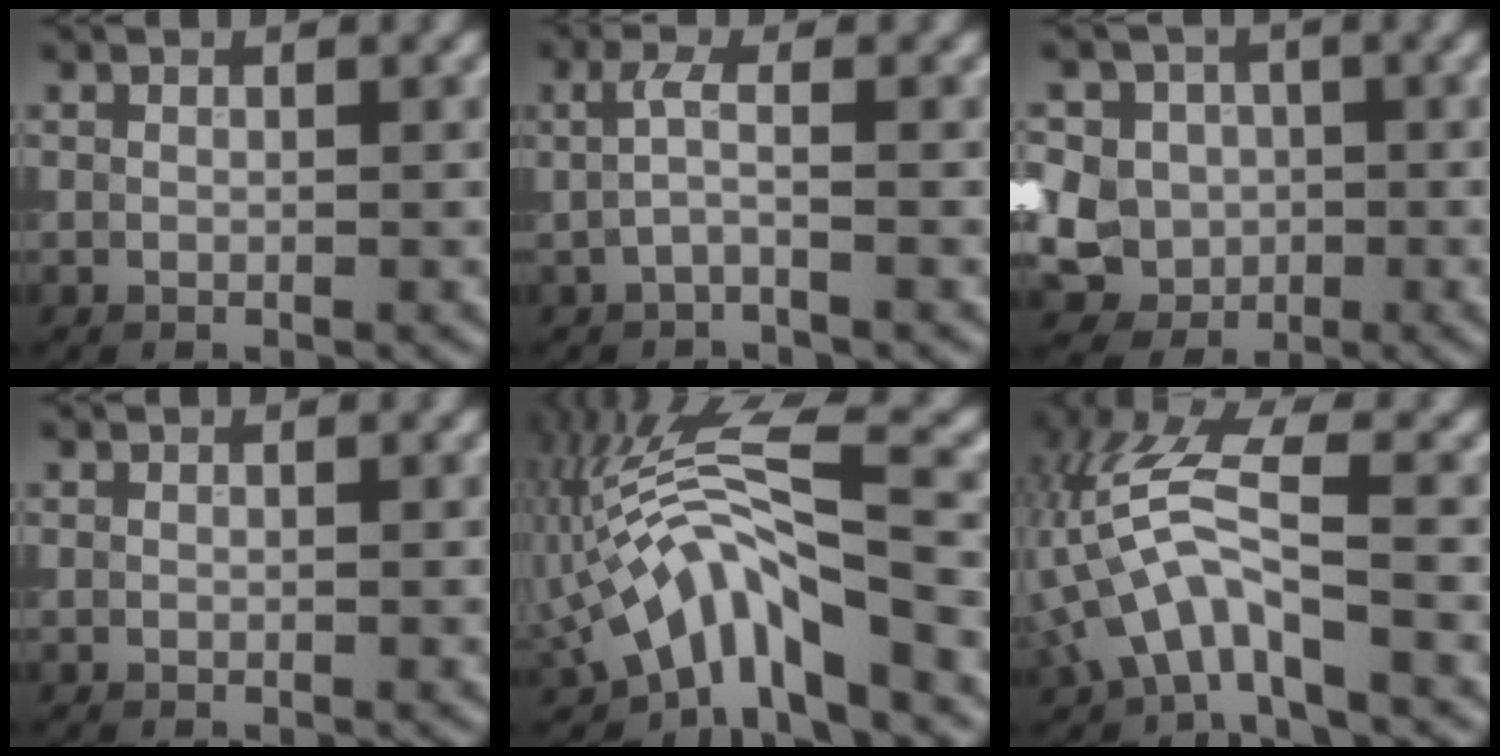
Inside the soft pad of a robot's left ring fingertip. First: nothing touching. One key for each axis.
{"total": 1.9, "fx": -0.1, "fy": 0.3, "fz": 1.9, "tx": -0.045, "ty": -0.001, "tz": -0.005}
{"total": 10.8, "fx": 0.6, "fy": 10.0, "fz": 4.0, "tx": -0.094, "ty": 0.025, "tz": -0.014}
{"total": 0.0}
{"total": 9.4, "fx": -2.8, "fy": 3.3, "fz": 8.3, "tx": -0.143, "ty": 0.021, "tz": -0.063}
{"total": 6.8, "fx": -2.1, "fy": 2.8, "fz": 5.8, "tx": -0.128, "ty": 0.016, "tz": -0.047}